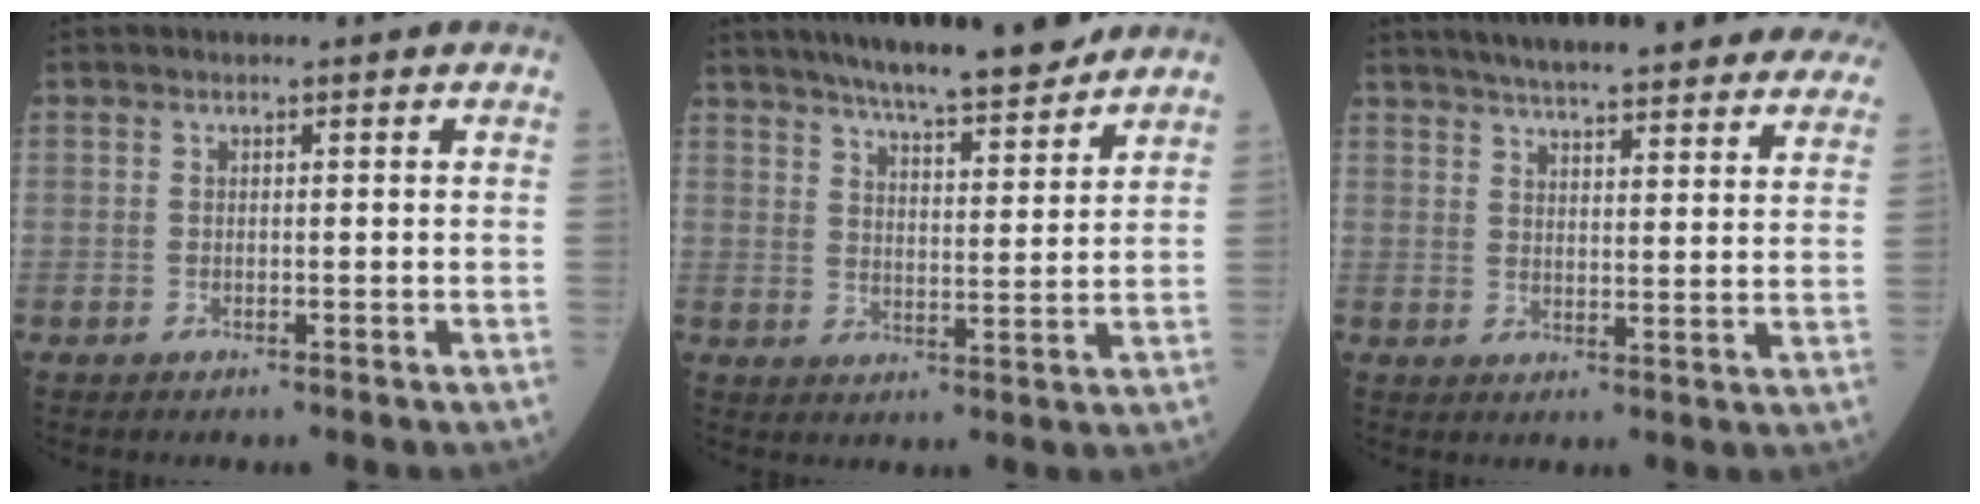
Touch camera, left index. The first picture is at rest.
{"total": 13.6, "force": [11.8, 1.3, 6.5], "torque": [-0.098, 0.001, 0.173]}
{"total": 26.4, "force": [23.4, 3.9, 11.6], "torque": [-0.173, -0.021, 0.283]}